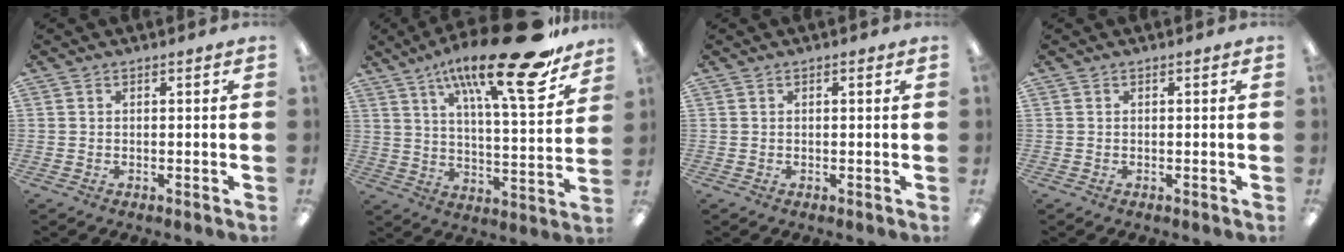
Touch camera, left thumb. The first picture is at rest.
{"total": 23.7, "force": [16.0, 5.2, 16.6], "torque": [-0.264, -0.099, 0.253]}
{"total": 0.8, "force": [0.3, 0.2, 0.8], "torque": [-0.015, 0.002, 0.004]}
{"total": 0.0}